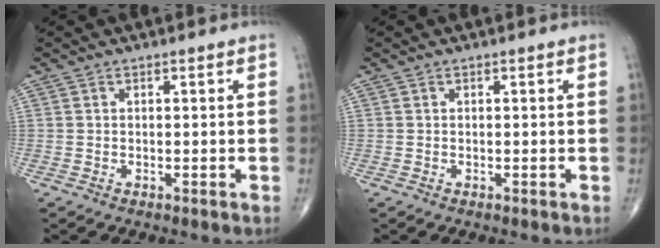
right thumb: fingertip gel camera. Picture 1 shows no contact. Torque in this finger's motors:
{"motor_torque": [0.11, 0.10, -0.13, -0.08, 0.01]}